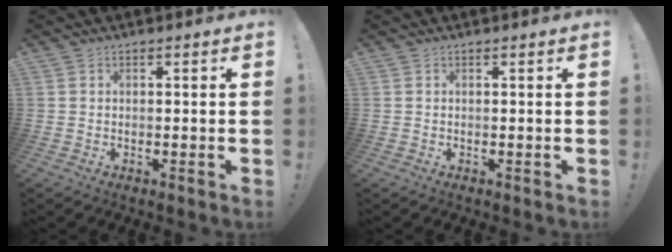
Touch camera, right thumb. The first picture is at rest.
{"total": 0.0}